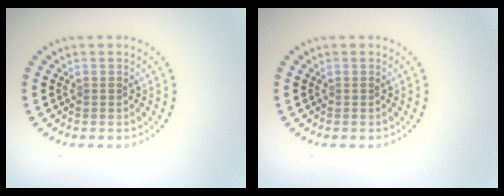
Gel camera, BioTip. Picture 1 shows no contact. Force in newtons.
{"total": 0.0}